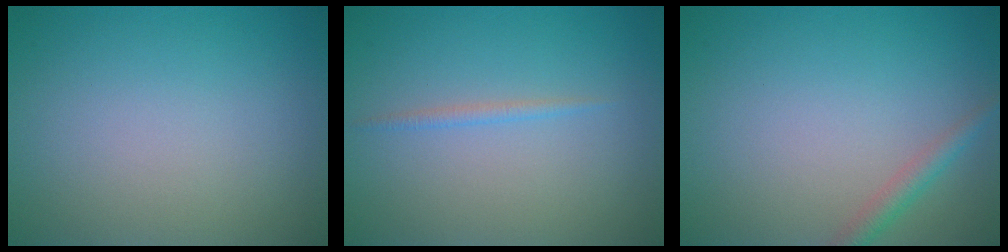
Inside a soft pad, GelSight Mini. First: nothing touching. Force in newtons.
{"total": 0.8, "press": 0.8, "slide": 0.0}
{"total": 1.7, "press": 1.7, "slide": 0.1}